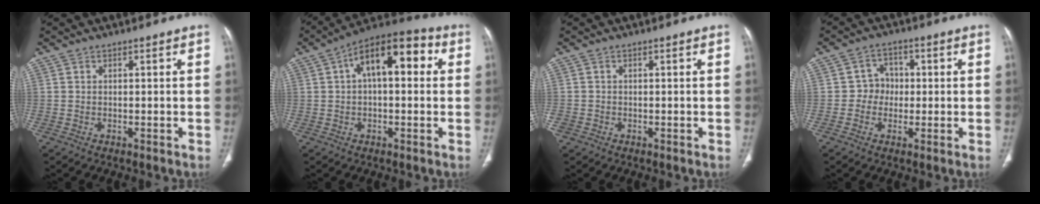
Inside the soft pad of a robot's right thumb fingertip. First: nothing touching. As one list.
[{"total": 14.2, "force": [3.5, 7.0, 11.9], "torque": [-0.161, 0.039, 0.046]}, {"total": 1.2, "force": [-0.4, 1.1, 0.3], "torque": [-0.006, 0.003, -0.006]}, {"total": 4.7, "force": [-0.2, 4.4, 1.6], "torque": [0.009, 0.014, -0.013]}]